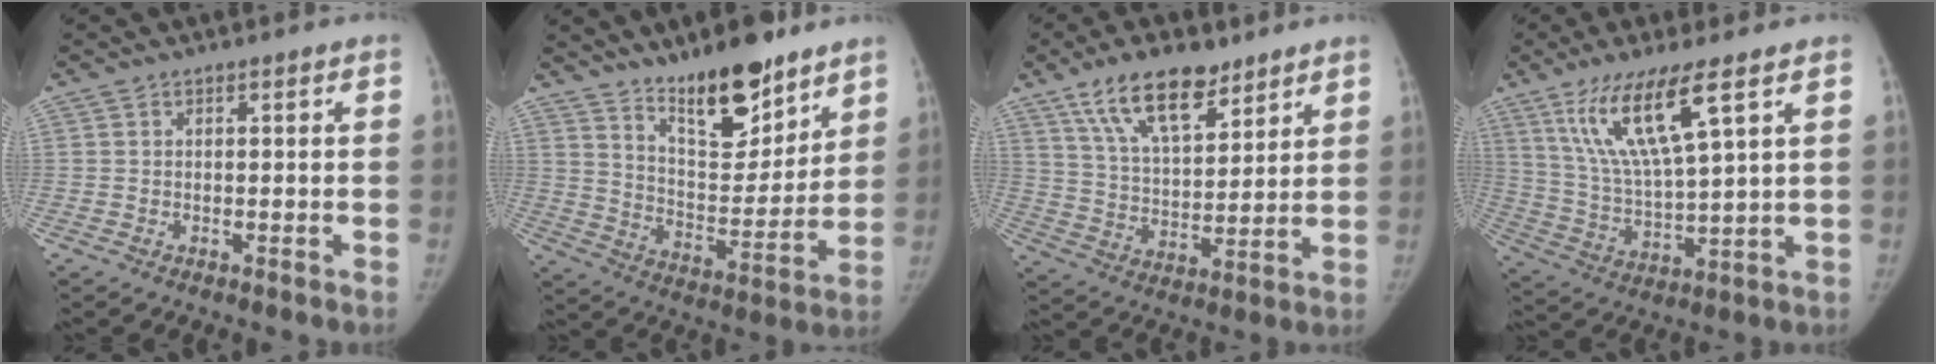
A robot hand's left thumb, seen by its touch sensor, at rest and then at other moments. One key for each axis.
{"total": 16.1, "fx": 11.9, "fy": 5.7, "fz": 9.2, "tx": -0.097, "ty": -0.090, "tz": 0.201}
{"total": 14.5, "fx": 9.5, "fy": 6.4, "fz": 8.9, "tx": -0.120, "ty": -0.044, "tz": 0.171}
{"total": 14.2, "fx": 7.6, "fy": 2.6, "fz": 11.7, "tx": -0.238, "ty": -0.035, "tz": 0.155}